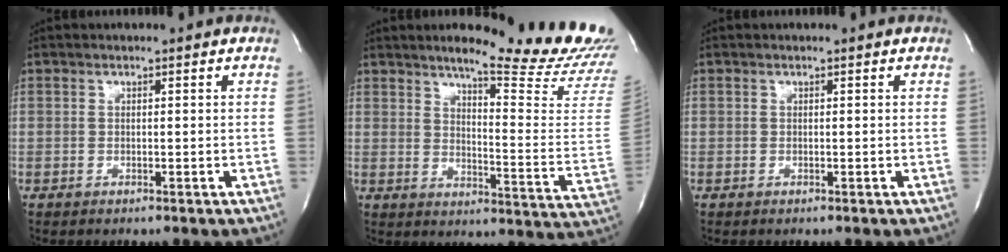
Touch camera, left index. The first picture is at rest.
{"total": 20.4, "force": [18.3, -0.1, 9.1], "torque": [-0.126, -0.116, 0.217]}
{"total": 0.0}